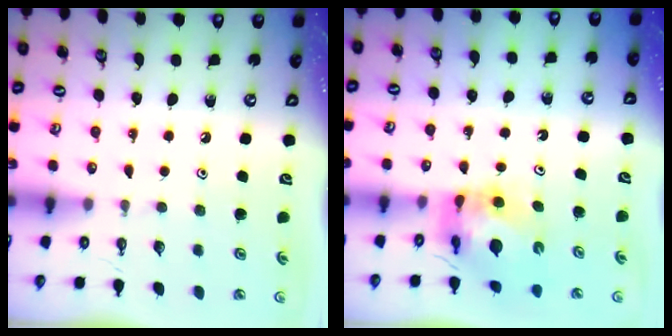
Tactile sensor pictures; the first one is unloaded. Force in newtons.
{"total": 9.2, "press": 9.2, "slide": 1.0}